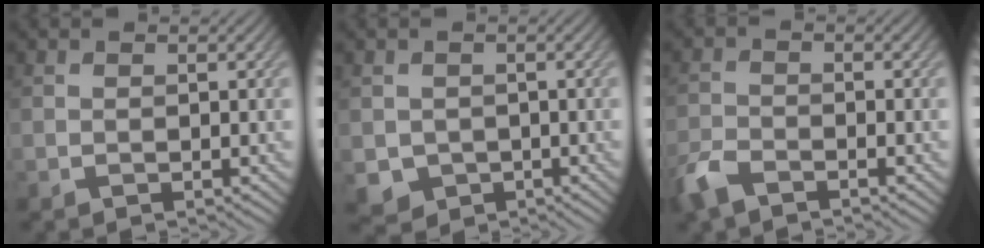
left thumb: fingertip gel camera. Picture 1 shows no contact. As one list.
[{"total": 3.2, "force": [-0.6, 3.0, 0.8], "torque": [-0.034, -0.021, -0.013]}, {"total": 4.2, "force": [-3.2, 1.6, 2.2], "torque": [-0.052, -0.010, -0.075]}]